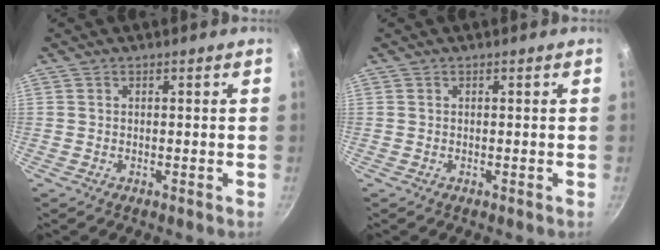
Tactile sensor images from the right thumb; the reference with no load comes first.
{"total": 0.0}